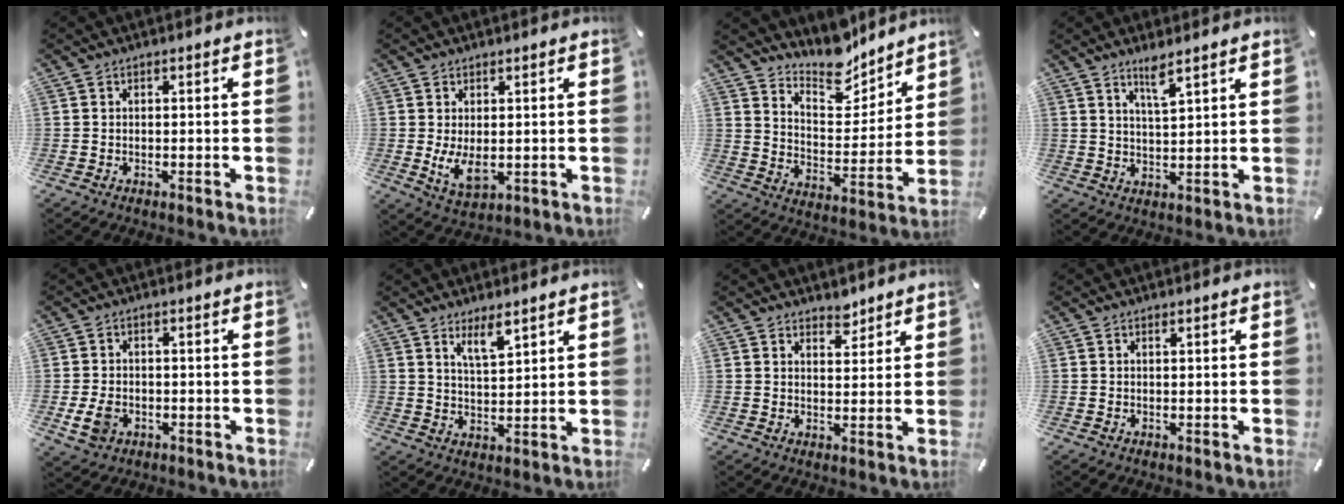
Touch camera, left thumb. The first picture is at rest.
{"total": 6.7, "force": [0.1, 3.7, 5.6], "torque": [-0.117, -0.013, -0.003]}
{"total": 11.9, "force": [11.0, 4.2, 1.7], "torque": [-0.030, -0.109, 0.203]}
{"total": 4.5, "force": [3.6, 0.2, 2.8], "torque": [-0.056, -0.014, 0.060]}
{"total": 5.1, "force": [-1.4, 3.9, 3.0], "torque": [-0.075, 0.001, -0.028]}
{"total": 5.7, "force": [4.6, 1.5, 2.9], "torque": [-0.052, -0.026, 0.081]}
{"total": 3.5, "force": [3.2, 1.6, 0.2], "torque": [0.013, -0.022, 0.056]}
{"total": 0.0}